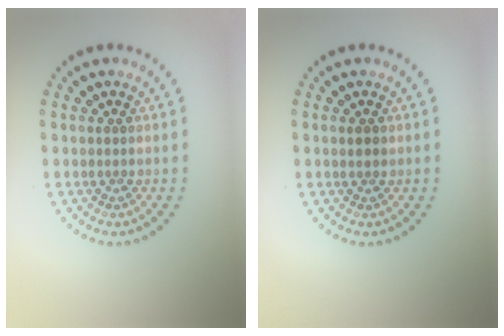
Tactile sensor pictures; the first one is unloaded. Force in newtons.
{"total": 0.9, "press": 0.8, "slide": 0.3}